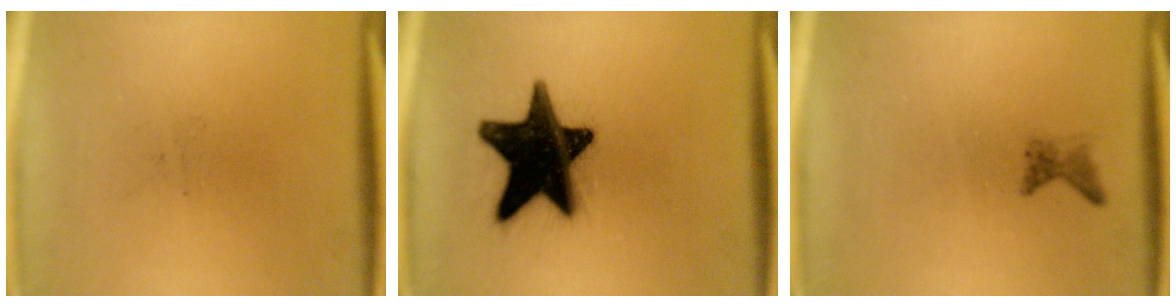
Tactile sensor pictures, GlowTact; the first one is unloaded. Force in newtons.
{"total": 19.9}
{"total": 1.2}